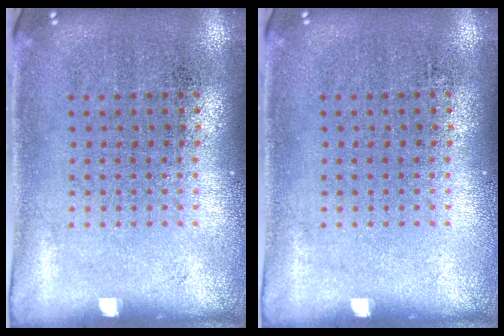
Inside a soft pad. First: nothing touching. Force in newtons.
{"total": 0.0}